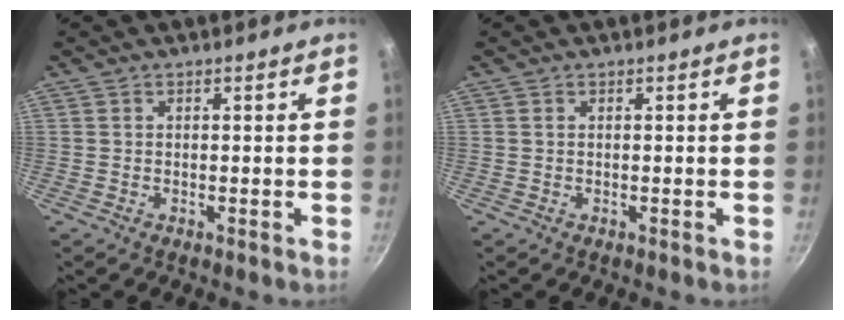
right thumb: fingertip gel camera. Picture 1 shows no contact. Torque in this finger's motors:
{"motor_torque": [0.01, 0.17, -0.06, 0.01, 0.03]}